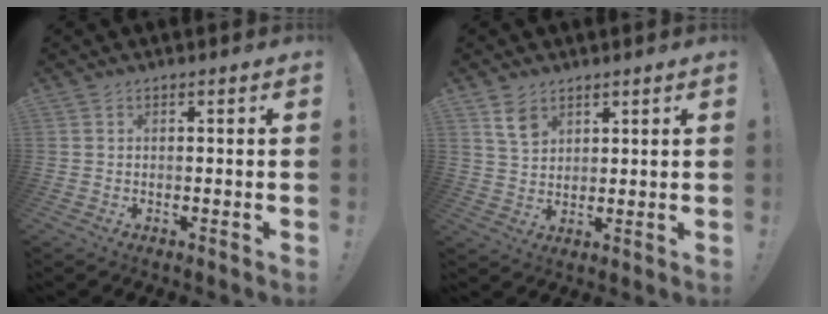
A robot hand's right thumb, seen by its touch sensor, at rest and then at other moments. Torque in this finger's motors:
{"motor_torque": [0.45, 1.05, 0.20, 0.28, 0.00]}